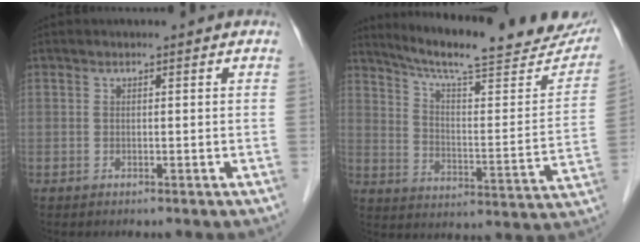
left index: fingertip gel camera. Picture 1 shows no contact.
{"total": 25.3, "force": [22.3, 3.4, 11.4], "torque": [-0.170, -0.049, 0.293]}